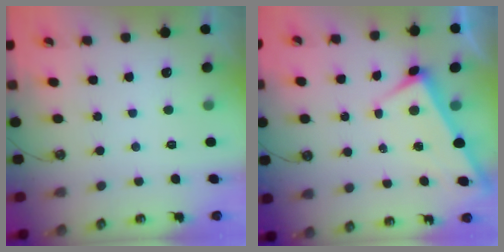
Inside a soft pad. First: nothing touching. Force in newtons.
{"total": 2.7, "press": 2.7, "slide": 0.2}